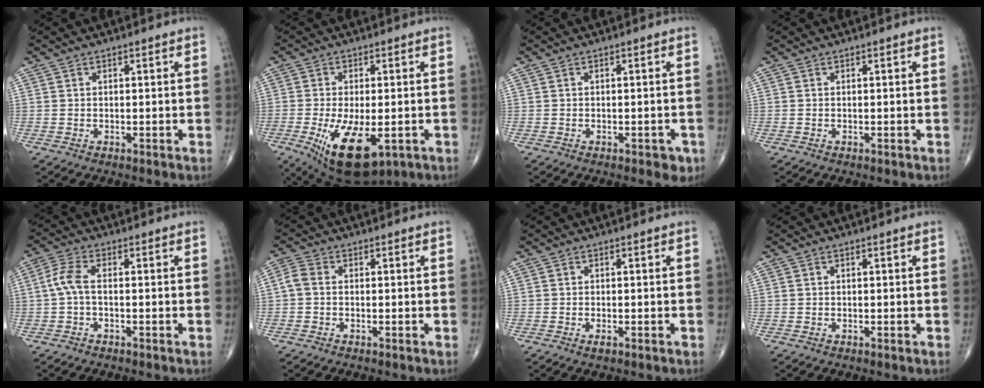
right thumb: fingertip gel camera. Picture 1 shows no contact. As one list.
[{"total": 13.4, "force": [-4.7, 6.3, 10.9], "torque": [-0.189, -0.011, -0.059]}, {"total": 2.4, "force": [-1.2, 1.3, 1.7], "torque": [-0.010, 0.004, -0.011]}, {"total": 0.0}, {"total": 4.2, "force": [-0.4, 1.7, 3.8], "torque": [-0.094, 0.013, -0.015]}, {"total": 2.6, "force": [-0.3, 1.8, 1.9], "torque": [-0.043, 0.006, -0.016]}, {"total": 1.1, "force": [-0.6, 0.5, 0.8], "torque": [-0.012, 0.000, -0.009]}, {"total": 0.0}]